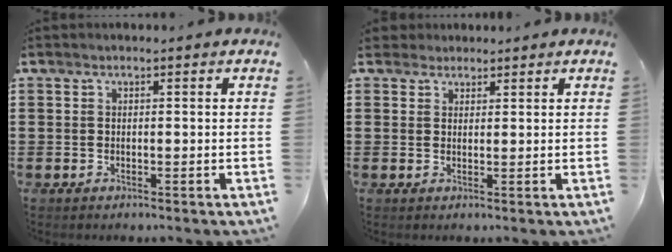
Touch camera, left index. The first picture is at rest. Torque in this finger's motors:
{"motor_torque": [0.67, -0.04, 0.09, 0.01]}